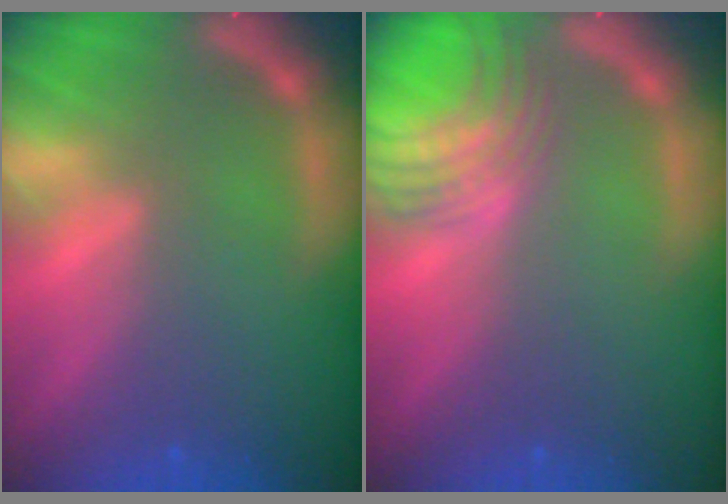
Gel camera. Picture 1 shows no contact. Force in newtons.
{"total": 7.0}